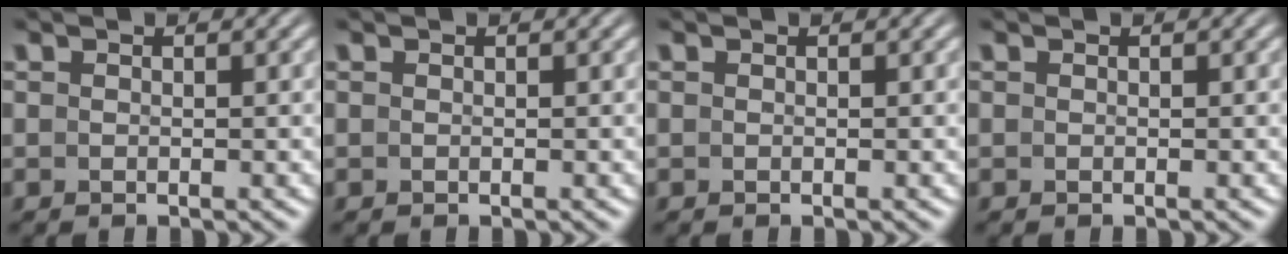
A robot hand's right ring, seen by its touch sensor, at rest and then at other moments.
{"total": 0.0}
{"total": 0.0}
{"total": 0.0}